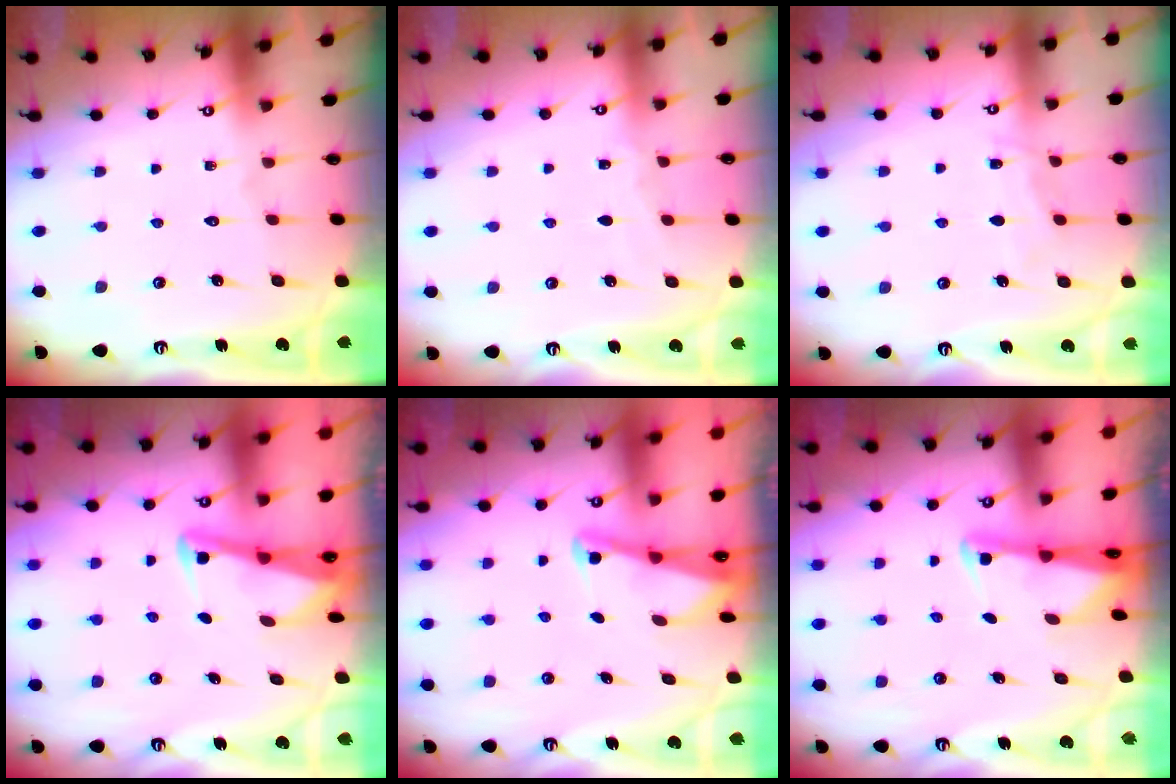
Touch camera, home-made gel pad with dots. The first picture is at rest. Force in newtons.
{"total": 2.7, "press": 2.7, "slide": 0.4}
{"total": 4.9, "press": 4.9, "slide": 0.6}
{"total": 2.9, "press": 2.8, "slide": 0.4}
{"total": 2.2, "press": 2.2, "slide": 0.3}
{"total": 2.0, "press": 2.0, "slide": 0.3}